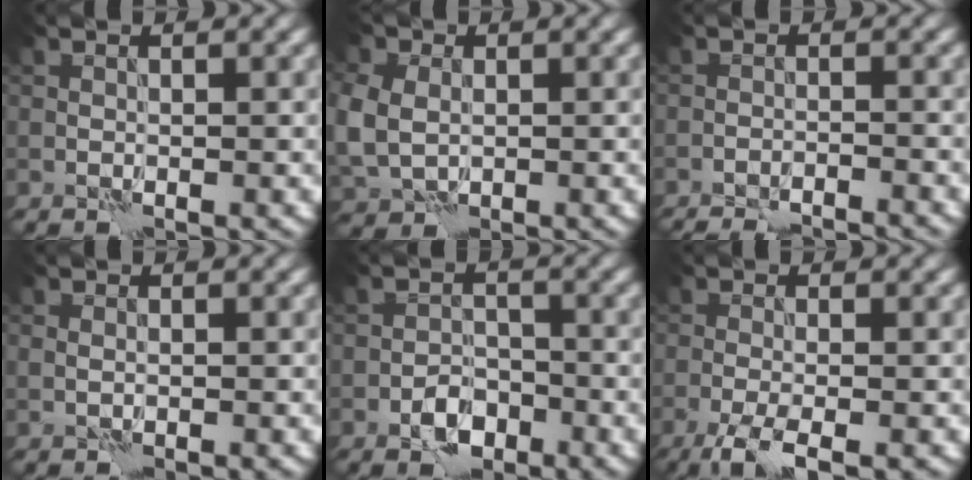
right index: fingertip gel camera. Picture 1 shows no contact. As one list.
[{"total": 6.0, "force": [0.1, 4.8, 3.6], "torque": [-0.107, 0.003, -0.001]}, {"total": 6.1, "force": [-5.8, 0.9, 1.5], "torque": [-0.013, 0.011, -0.080]}, {"total": 0.6, "force": [0.0, 0.5, 0.5], "torque": [-0.009, -0.001, 0.001]}, {"total": 3.1, "force": [-1.8, 1.8, 1.6], "torque": [-0.022, 0.005, -0.035]}, {"total": 3.8, "force": [-2.2, 0.8, 3.0], "torque": [-0.056, -0.002, -0.052]}]